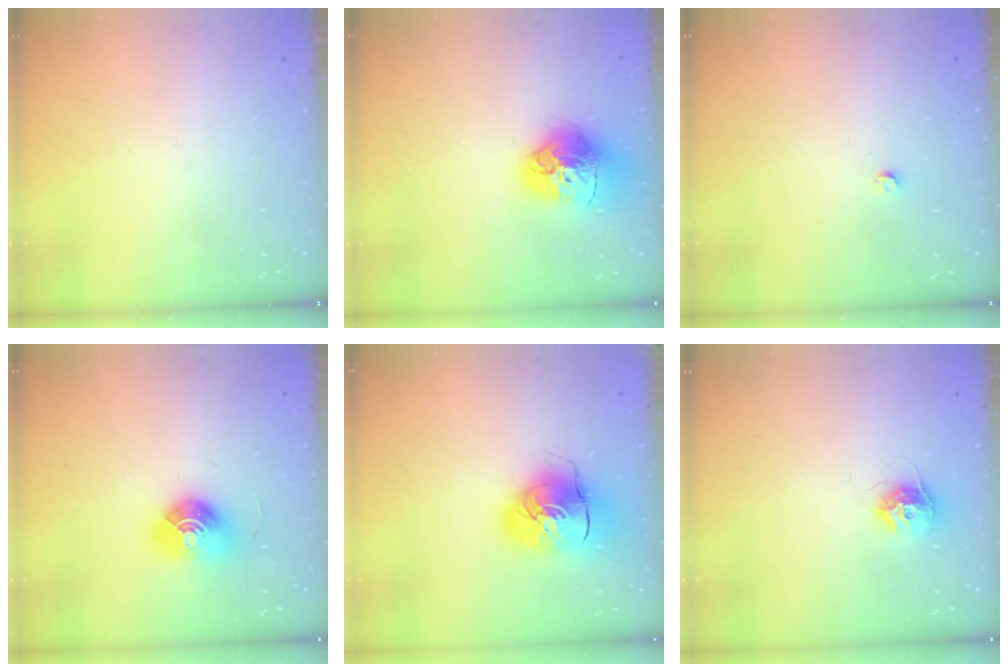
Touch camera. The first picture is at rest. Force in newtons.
{"total": 16.9, "press": 16.8, "slide": 1.7}
{"total": 2.5, "press": 2.5, "slide": 0.4}
{"total": 9.9, "press": 9.9, "slide": 0.9}
{"total": 11.4, "press": 11.3, "slide": 1.8}
{"total": 9.5, "press": 9.5, "slide": 0.3}